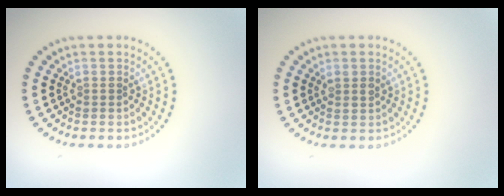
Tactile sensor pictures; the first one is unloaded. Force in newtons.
{"total": 0.9, "press": 0.9, "slide": 0.4}